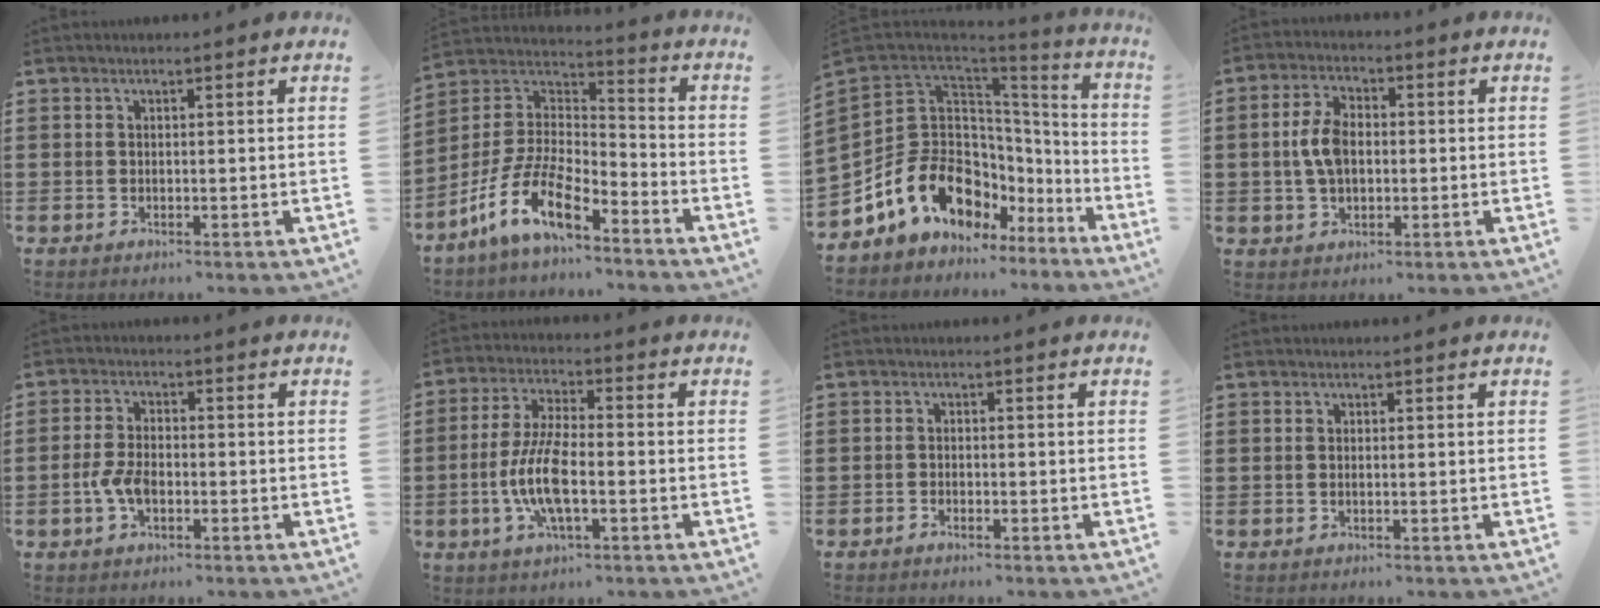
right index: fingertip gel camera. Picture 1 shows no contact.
{"total": 11.8, "force": [-7.9, 4.1, 7.8], "torque": [-0.174, 0.010, -0.157]}
{"total": 13.5, "force": [-4.9, 10.2, 7.3], "torque": [-0.179, -0.001, -0.086]}
{"total": 6.1, "force": [0.0, 3.6, 4.9], "torque": [-0.118, 0.006, -0.007]}
{"total": 4.3, "force": [-1.4, 2.3, 3.3], "torque": [-0.087, -0.004, -0.032]}
{"total": 9.1, "force": [-2.2, 3.1, 8.2], "torque": [-0.185, -0.011, -0.046]}
{"total": 0.9, "force": [-0.9, 0.2, 0.1], "torque": [-0.004, 0.002, -0.018]}
{"total": 0.0}